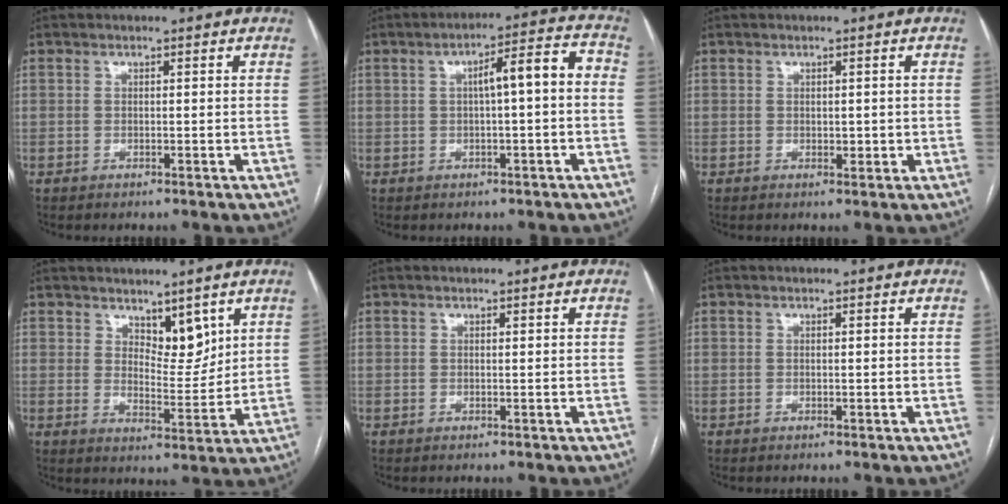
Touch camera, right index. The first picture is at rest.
{"total": 7.1, "force": [0.2, 1.2, 7.0], "torque": [-0.104, 0.030, 0.003]}
{"total": 1.6, "force": [0.1, 1.0, 1.2], "torque": [-0.014, 0.000, 0.004]}
{"total": 5.6, "force": [3.5, 2.5, 3.6], "torque": [-0.051, -0.010, 0.061]}
{"total": 0.0}
{"total": 0.0}